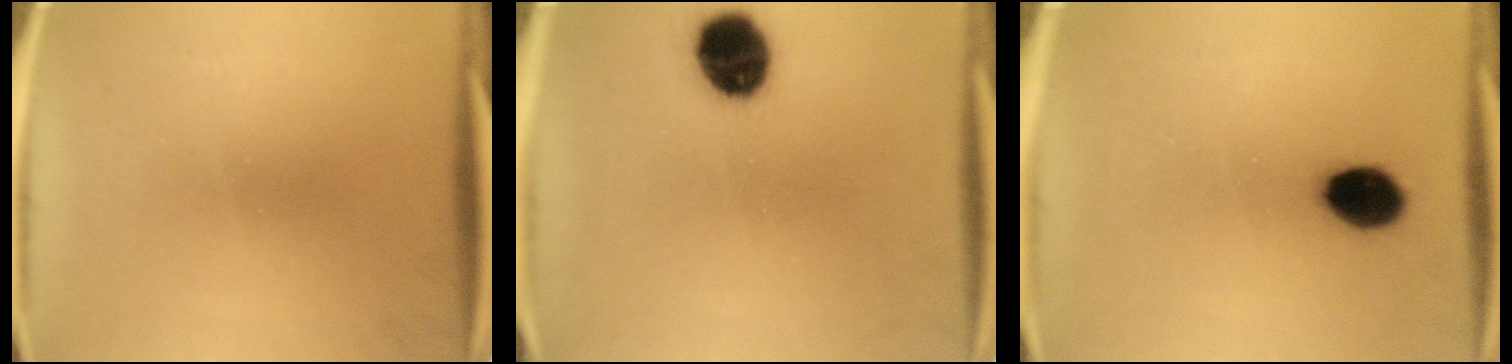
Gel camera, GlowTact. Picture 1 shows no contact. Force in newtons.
{"total": 11.6}
{"total": 8.4}